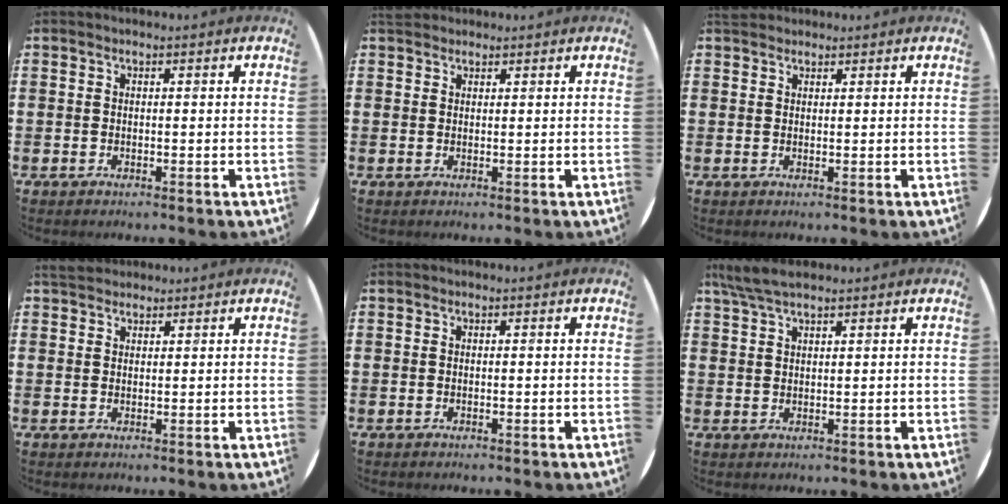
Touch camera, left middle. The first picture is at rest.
{"total": 1.3, "force": [1.2, 0.5, 0.2], "torque": [-0.005, 0.005, 0.024]}
{"total": 1.5, "force": [1.4, 0.5, 0.2], "torque": [-0.007, 0.005, 0.027]}
{"total": 2.5, "force": [2.3, 0.8, 0.4], "torque": [-0.006, -0.001, 0.044]}
{"total": 0.0}
{"total": 4.0, "force": [3.2, 0.7, 2.3], "torque": [-0.051, 0.002, 0.060]}